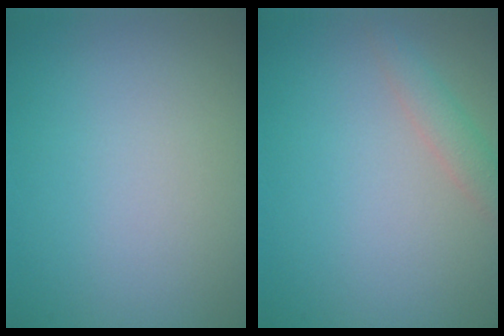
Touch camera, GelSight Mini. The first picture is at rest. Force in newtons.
{"total": 1.9, "press": 1.9, "slide": 0.0}